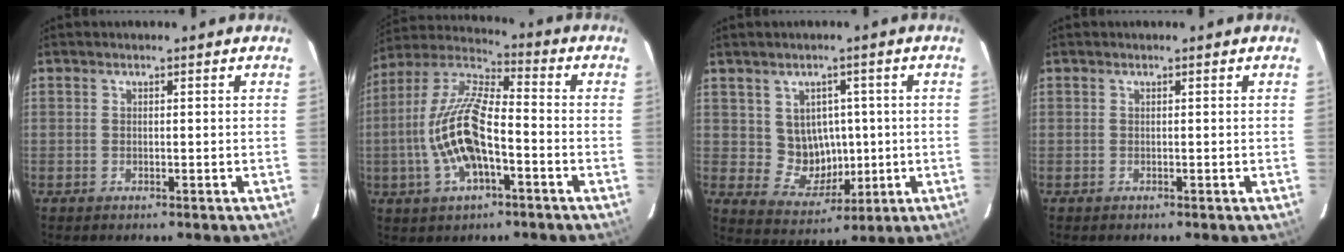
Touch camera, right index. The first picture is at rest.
{"total": 15.7, "force": [-4.3, 5.8, 13.9], "torque": [-0.285, 0.001, -0.083]}
{"total": 7.7, "force": [0.7, 7.2, 2.6], "torque": [-0.054, 0.006, 0.030]}
{"total": 0.0}